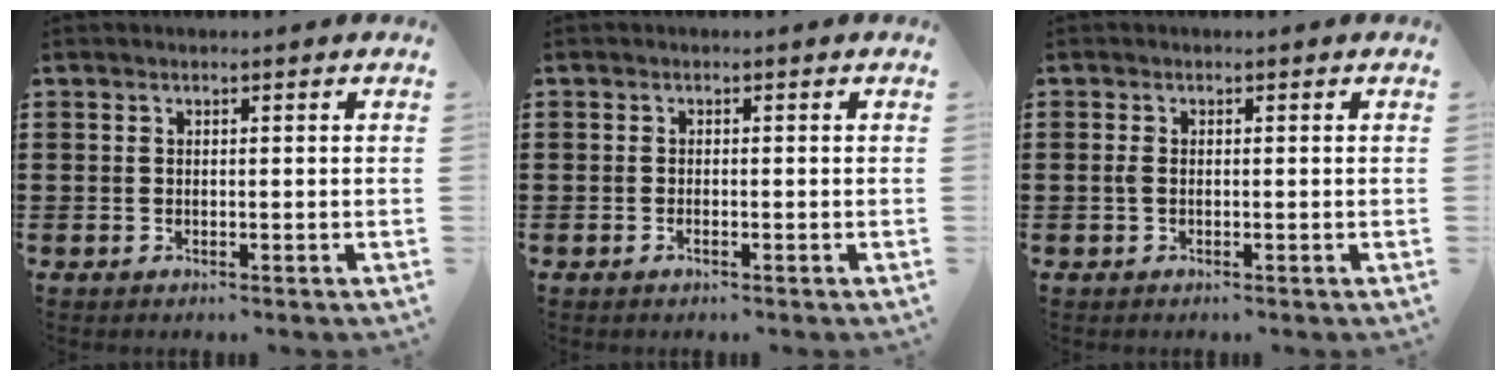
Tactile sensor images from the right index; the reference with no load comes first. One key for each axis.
{"total": 0.6, "fx": -0.4, "fy": 0.1, "fz": 0.4, "tx": -0.010, "ty": -0.004, "tz": -0.006}
{"total": 1.1, "fx": -0.2, "fy": 0.4, "fz": 1.0, "tx": -0.027, "ty": -0.002, "tz": -0.007}